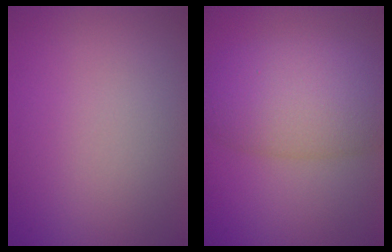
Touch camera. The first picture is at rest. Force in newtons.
{"total": 8.3, "press": 8.3, "slide": 0.2}